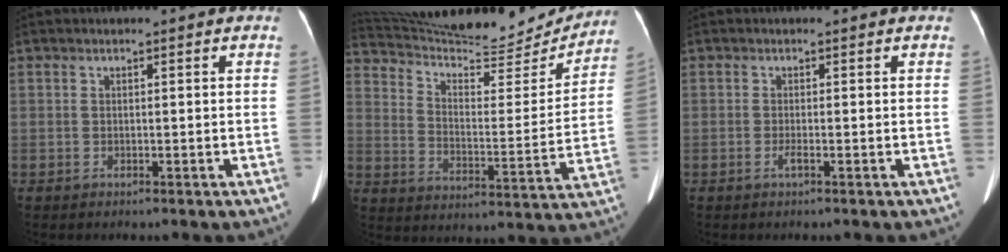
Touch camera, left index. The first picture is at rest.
{"total": 24.5, "force": [23.2, 3.8, 6.9], "torque": [-0.121, -0.042, 0.327]}
{"total": 0.8, "force": [-0.2, -0.1, 0.8], "torque": [-0.019, -0.001, -0.004]}